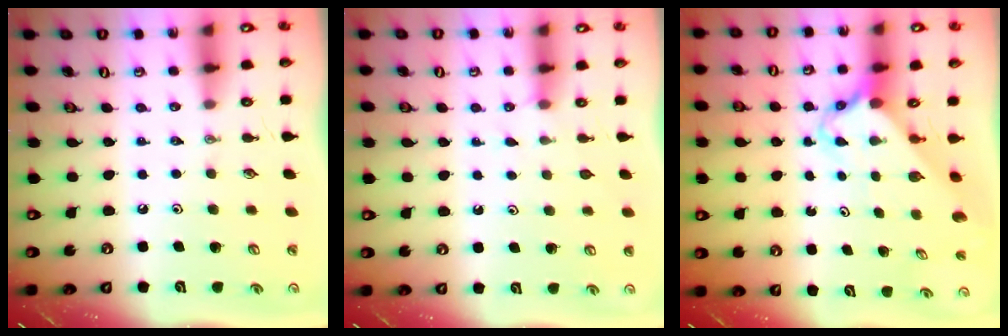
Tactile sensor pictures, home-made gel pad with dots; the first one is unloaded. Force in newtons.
{"total": 2.1, "press": 2.1, "slide": 0.3}
{"total": 2.7, "press": 2.7, "slide": 0.2}